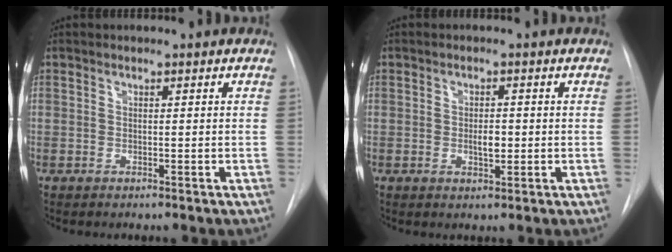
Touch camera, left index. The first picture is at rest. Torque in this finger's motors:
{"motor_torque": [0.52, 0.03, 0.08, 0.06]}